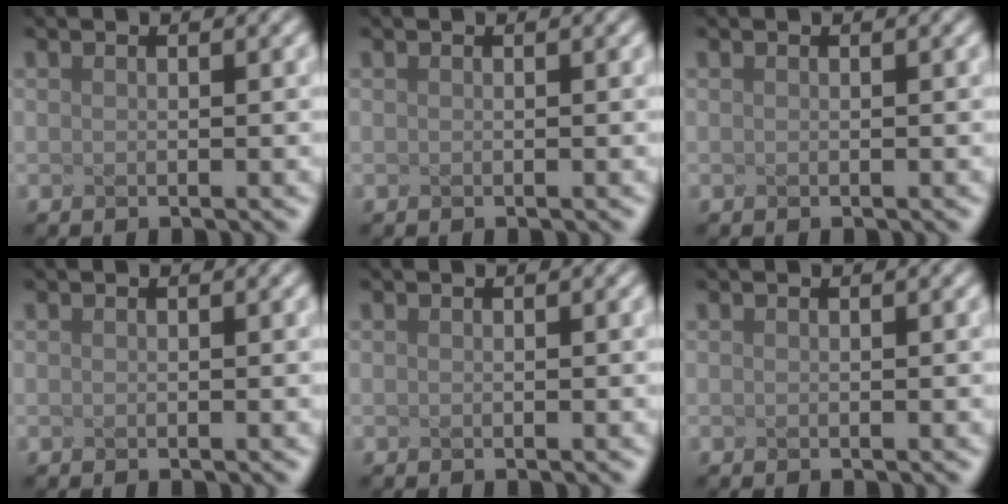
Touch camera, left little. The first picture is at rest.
{"total": 0.0}
{"total": 0.0}
{"total": 0.0}
{"total": 0.0}
{"total": 0.0}